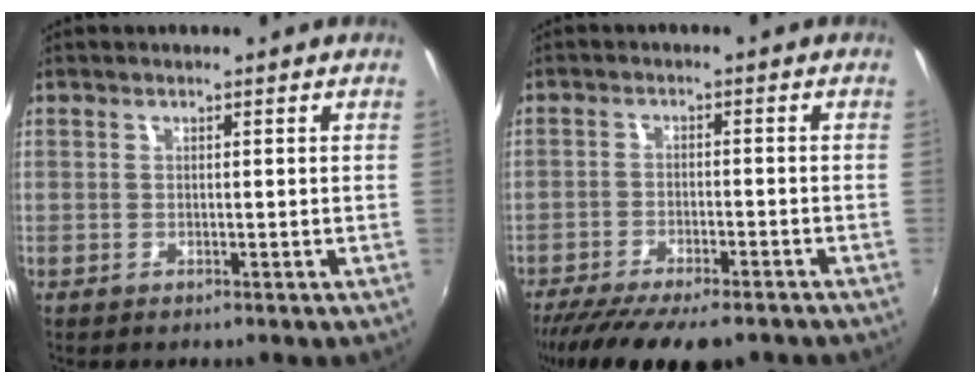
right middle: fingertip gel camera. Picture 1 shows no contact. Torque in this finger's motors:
{"motor_torque": [1.10, -1.04, 0.45, 0.07]}